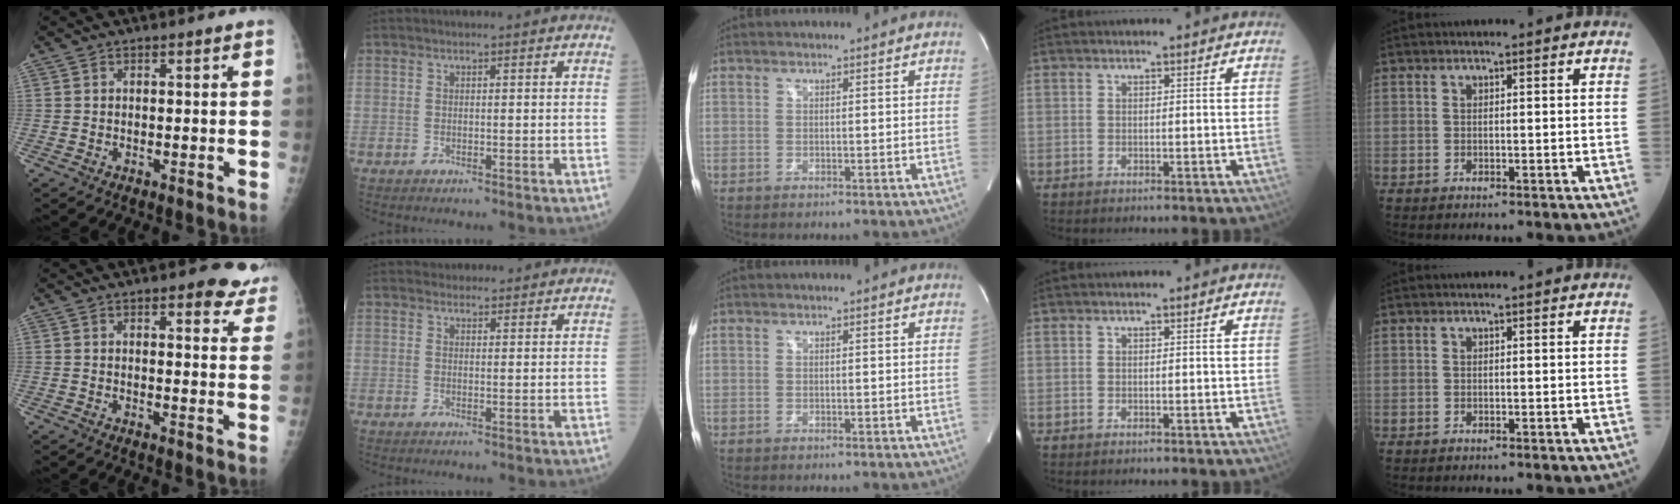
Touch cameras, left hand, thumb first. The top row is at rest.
{"thumb": {"total": 8.6, "force": [6.6, 3.1, 4.5], "torque": [-0.017, -0.033, 0.059]}, "index": {"total": 4.5, "force": [4.2, 1.3, 0.6], "torque": [-0.005, 0.016, 0.050]}}